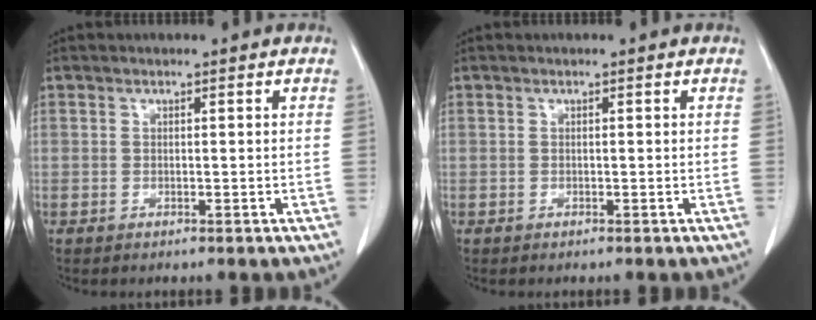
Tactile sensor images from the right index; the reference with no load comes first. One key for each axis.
{"total": 0.0}